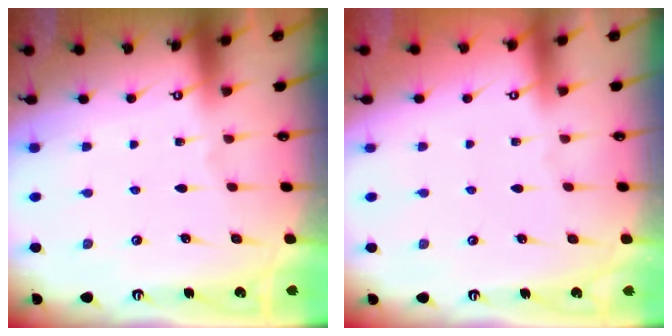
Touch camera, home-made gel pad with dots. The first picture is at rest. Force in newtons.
{"total": 0.0}